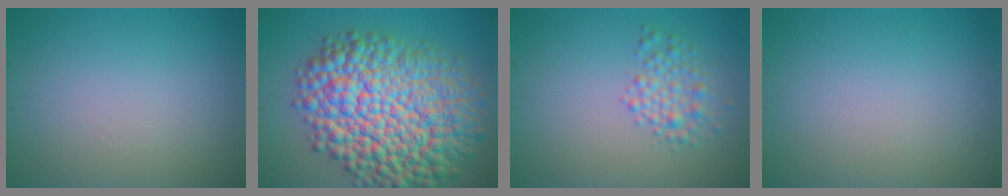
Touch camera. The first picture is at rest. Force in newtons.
{"total": 15.8, "press": 15.8, "slide": 0.5}
{"total": 2.5, "press": 2.5, "slide": 0.0}
{"total": 0.0}